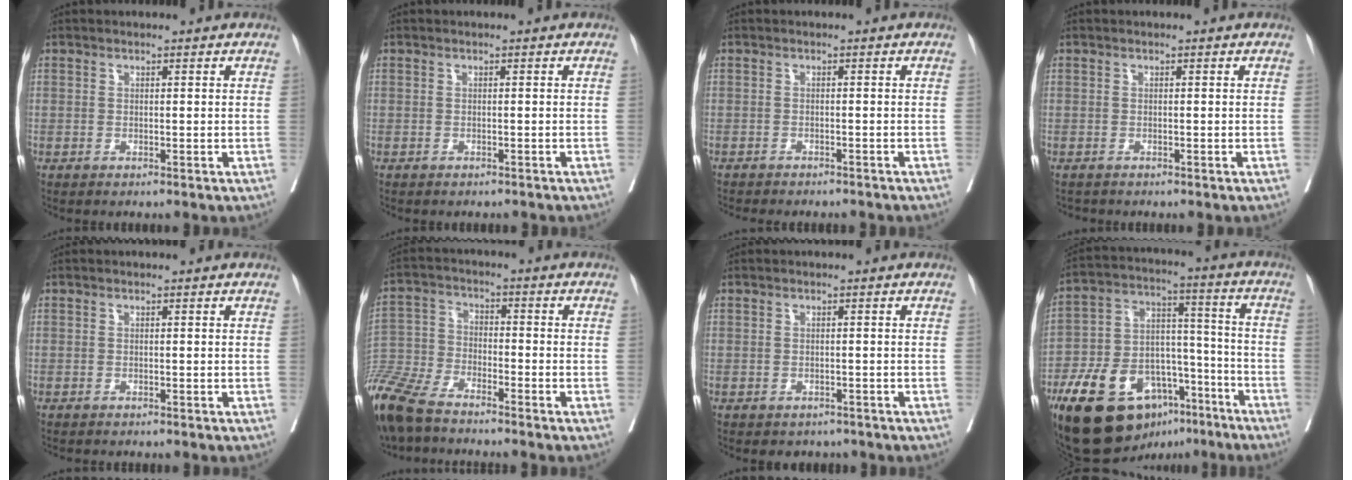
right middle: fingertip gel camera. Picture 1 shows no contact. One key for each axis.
{"total": 1.6, "fx": -1.4, "fy": 0.4, "fz": 0.4, "tx": -0.009, "ty": -0.002, "tz": -0.019}
{"total": 7.5, "fx": -6.8, "fy": 1.6, "fz": 2.6, "tx": -0.028, "ty": -0.003, "tz": -0.085}
{"total": 0.7, "fx": -0.7, "fy": 0.2, "fz": -0.1, "tx": -0.004, "ty": -0.003, "tz": -0.013}
{"total": 1.2, "fx": -1.1, "fy": 0.2, "fz": 0.4, "tx": -0.009, "ty": -0.002, "tz": -0.015}
{"total": 14.2, "fx": -11.8, "fy": 4.2, "fz": 6.9, "tx": -0.158, "ty": -0.022, "tz": -0.227}
{"total": 2.3, "fx": -1.9, "fy": 1.3, "fz": 0.2, "tx": 0.000, "ty": 0.006, "tz": -0.026}
{"total": 21.2, "fx": -13.2, "fy": 10.9, "fz": 12.4, "tx": -0.227, "ty": 0.033, "tz": -0.217}